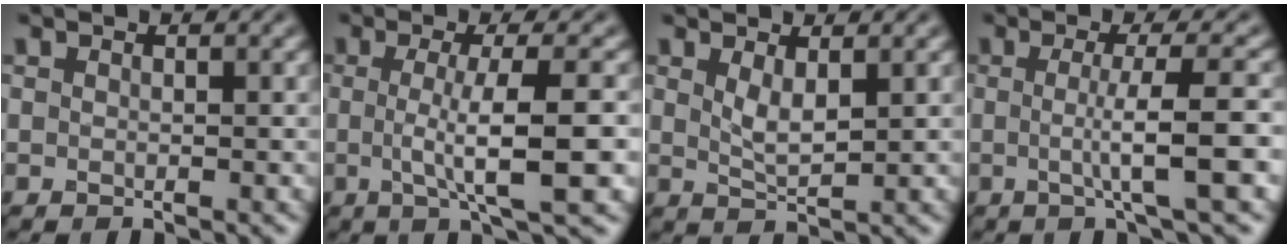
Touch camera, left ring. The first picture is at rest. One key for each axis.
{"total": 6.6, "fx": -0.4, "fy": 1.4, "fz": 6.4, "tx": -0.101, "ty": -0.004, "tz": -0.010}
{"total": 2.0, "fx": 0.9, "fy": 0.6, "fz": 1.7, "tx": -0.036, "ty": -0.006, "tz": 0.021}
{"total": 5.5, "fx": -0.3, "fy": 1.0, "fz": 5.4, "tx": -0.082, "ty": -0.002, "tz": -0.009}